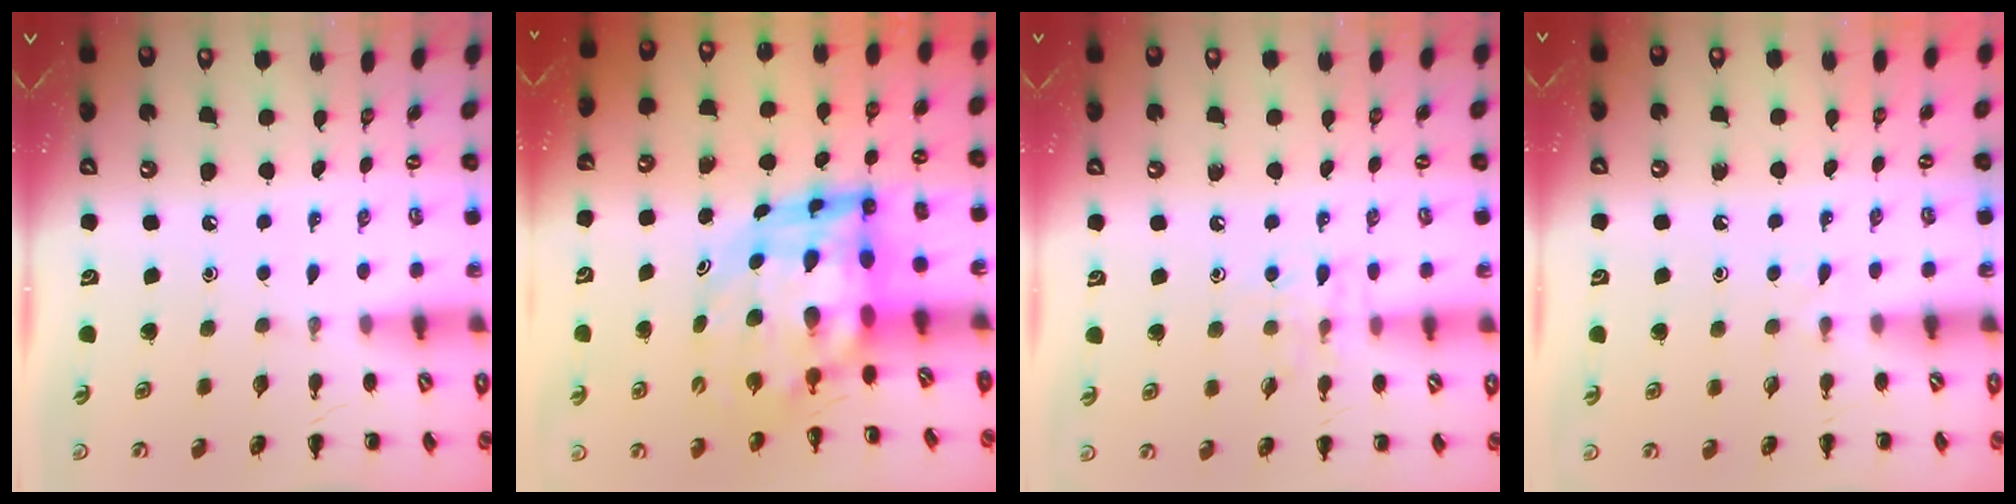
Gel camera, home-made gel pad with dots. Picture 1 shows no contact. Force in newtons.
{"total": 9.8, "press": 9.3, "slide": 2.9}
{"total": 6.2, "press": 6.1, "slide": 0.8}
{"total": 2.5, "press": 2.2, "slide": 1.1}